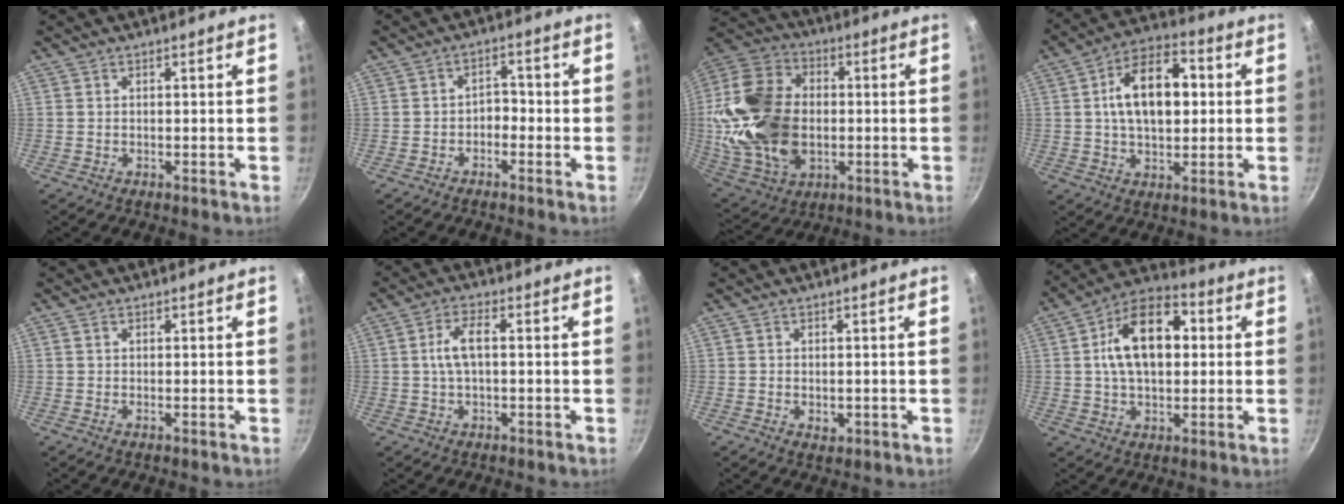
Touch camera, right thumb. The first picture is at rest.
{"total": 3.0, "force": [-1.3, 2.1, 1.7], "torque": [-0.006, 0.020, -0.027]}
{"total": 24.1, "force": [-0.6, 16.8, 17.3], "torque": [-0.327, 0.020, -0.003]}
{"total": 15.2, "force": [2.0, 9.1, 12.0], "torque": [-0.164, 0.021, 0.022]}
{"total": 0.6, "force": [0.2, 0.3, 0.4], "torque": [-0.008, 0.001, 0.001]}
{"total": 5.4, "force": [0.3, 2.2, 4.9], "torque": [-0.104, 0.015, 0.003]}
{"total": 2.0, "force": [-0.2, 1.5, 1.4], "torque": [-0.020, -0.003, -0.002]}
{"total": 16.3, "force": [2.6, 10.1, 12.6], "torque": [-0.176, 0.023, 0.026]}